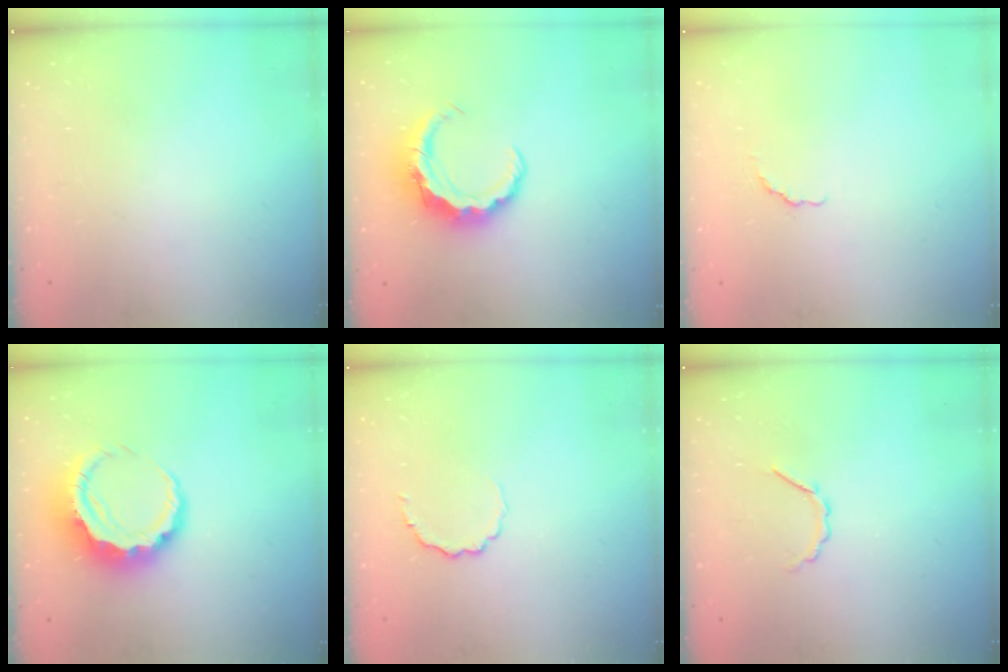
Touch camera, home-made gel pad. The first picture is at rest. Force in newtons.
{"total": 7.8, "press": 7.7, "slide": 1.0}
{"total": 1.5, "press": 1.3, "slide": 0.7}
{"total": 9.6, "press": 9.4, "slide": 2.0}
{"total": 4.9, "press": 4.7, "slide": 1.5}
{"total": 2.9, "press": 2.7, "slide": 1.0}